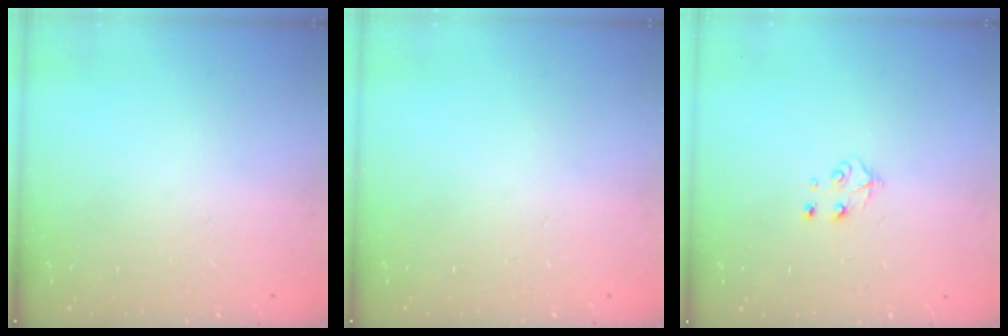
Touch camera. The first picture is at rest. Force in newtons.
{"total": 0.0}
{"total": 4.5, "press": 4.5, "slide": 0.4}